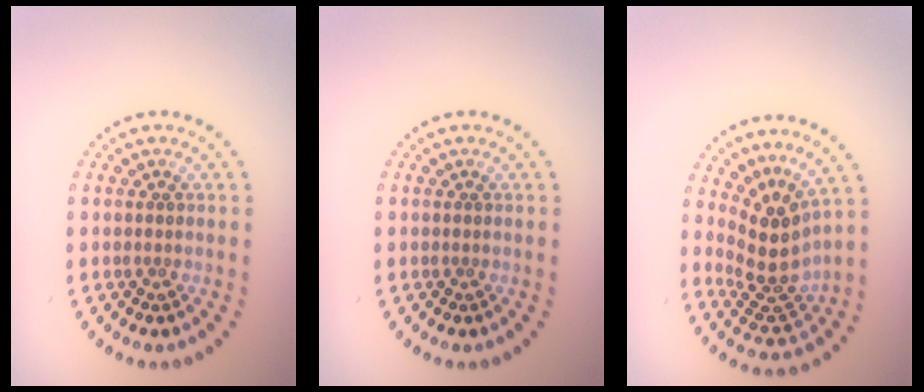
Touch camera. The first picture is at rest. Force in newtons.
{"total": 0.0}
{"total": 4.0, "press": 3.1, "slide": 2.6}